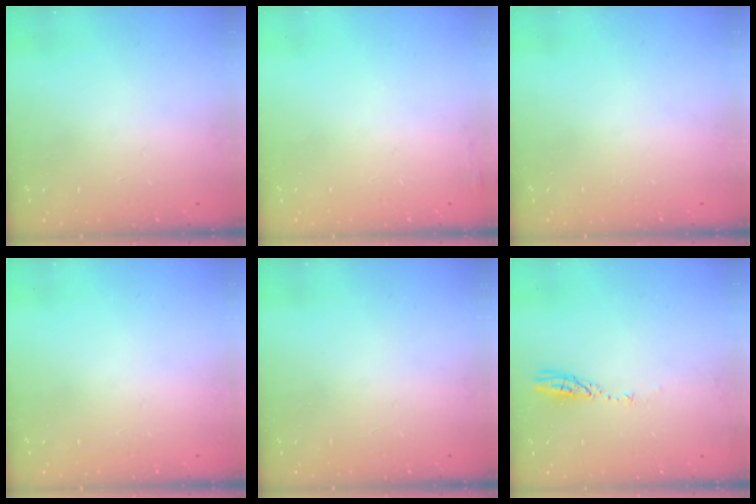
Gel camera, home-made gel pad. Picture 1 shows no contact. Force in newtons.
{"total": 3.9, "press": 3.6, "slide": 1.5}
{"total": 15.1, "press": 2.1, "slide": 14.9}
{"total": 0.0}
{"total": 0.0}
{"total": 3.5, "press": 3.5, "slide": 0.1}